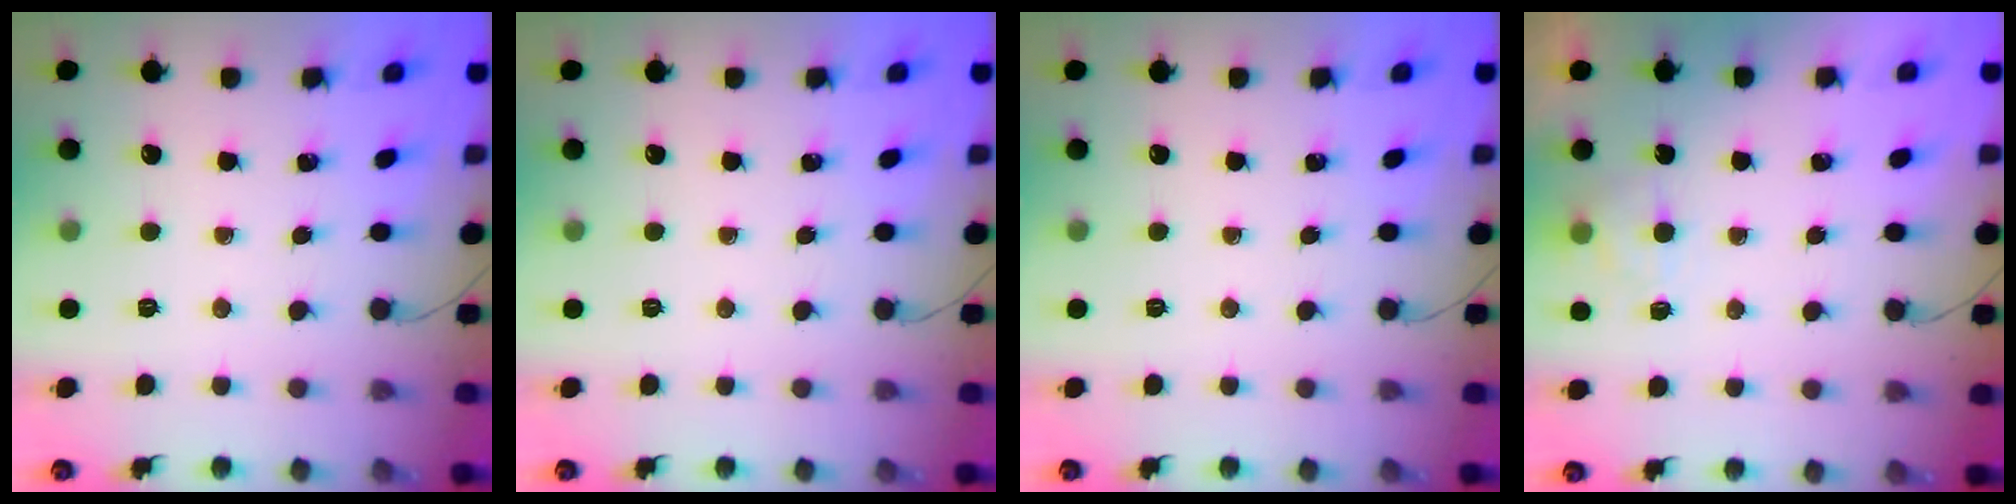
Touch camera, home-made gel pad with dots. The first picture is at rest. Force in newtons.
{"total": 0.0}
{"total": 0.0}
{"total": 2.9, "press": 2.5, "slide": 1.5}